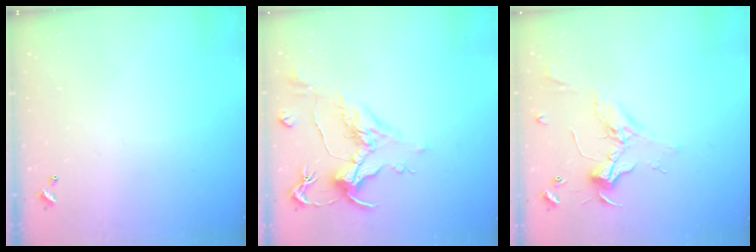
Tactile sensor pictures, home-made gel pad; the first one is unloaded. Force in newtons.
{"total": 1.6, "press": 0.8, "slide": 1.5}
{"total": 2.4, "press": 2.3, "slide": 0.9}